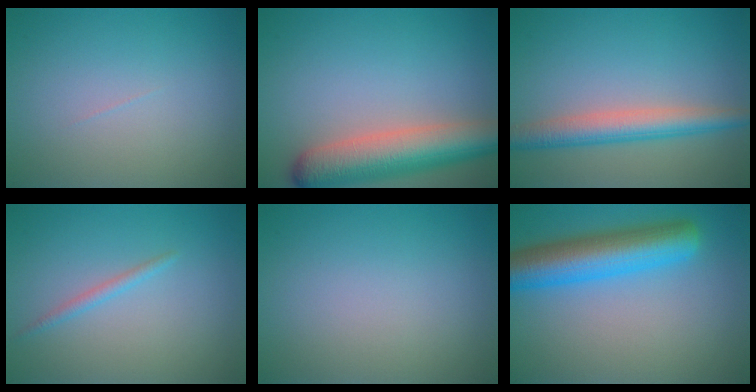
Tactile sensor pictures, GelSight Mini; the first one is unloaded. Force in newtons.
{"total": 7.5, "press": 7.5, "slide": 0.5}
{"total": 4.3, "press": 4.3, "slide": 0.1}
{"total": 1.0, "press": 1.0, "slide": 0.1}
{"total": 0.0}
{"total": 7.5, "press": 7.5, "slide": 0.3}